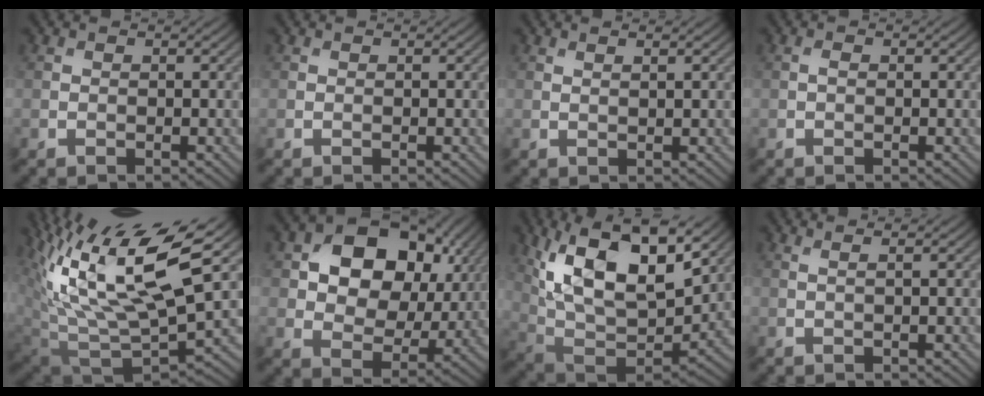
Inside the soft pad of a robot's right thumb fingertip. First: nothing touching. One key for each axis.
{"total": 0.0}
{"total": 1.0, "fx": 0.7, "fy": 0.0, "fz": 0.7, "tx": -0.012, "ty": 0.000, "tz": 0.012}
{"total": 0.5, "fx": 0.0, "fy": 0.2, "fz": 0.5, "tx": -0.013, "ty": 0.002, "tz": 0.000}
{"total": 16.4, "fx": 7.3, "fy": 6.0, "fz": 13.3, "tx": -0.282, "ty": 0.010, "tz": 0.138}
{"total": 14.9, "fx": 5.2, "fy": 10.3, "fz": 9.5, "tx": -0.169, "ty": 0.013, "tz": 0.085}
{"total": 17.4, "fx": 7.5, "fy": 8.8, "fz": 13.0, "tx": -0.256, "ty": 0.019, "tz": 0.132}
{"total": 1.5, "fx": 0.8, "fy": 0.3, "fz": 1.2, "tx": -0.013, "ty": 0.003, "tz": 0.003}